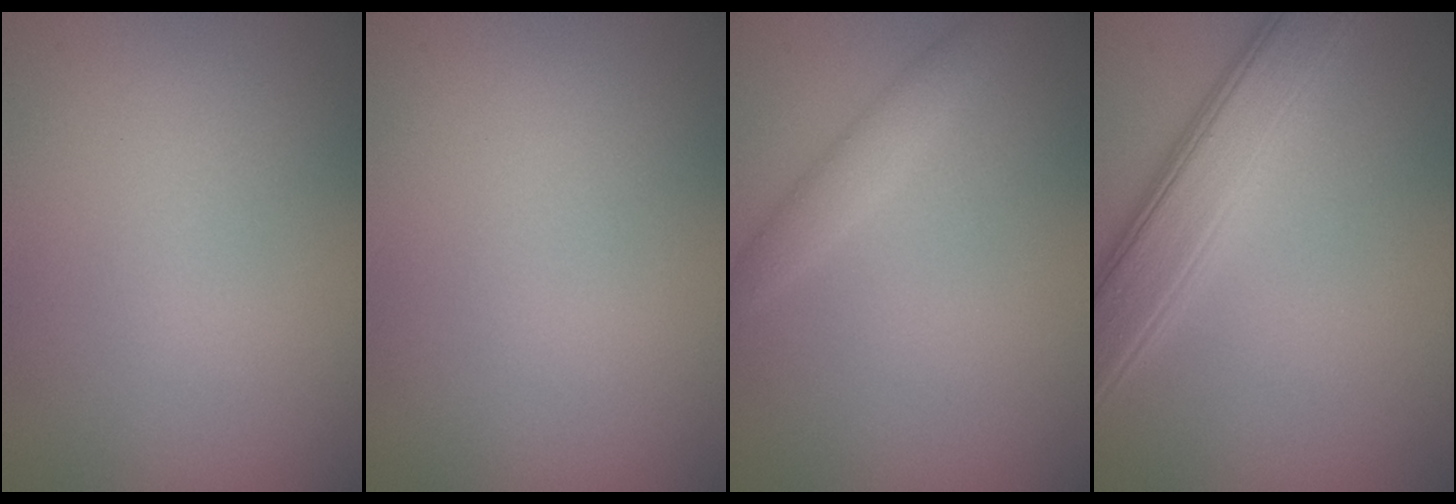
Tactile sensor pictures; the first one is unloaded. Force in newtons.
{"total": 0.0}
{"total": 1.8, "press": 1.8, "slide": 0.1}
{"total": 5.5, "press": 5.5, "slide": 0.1}